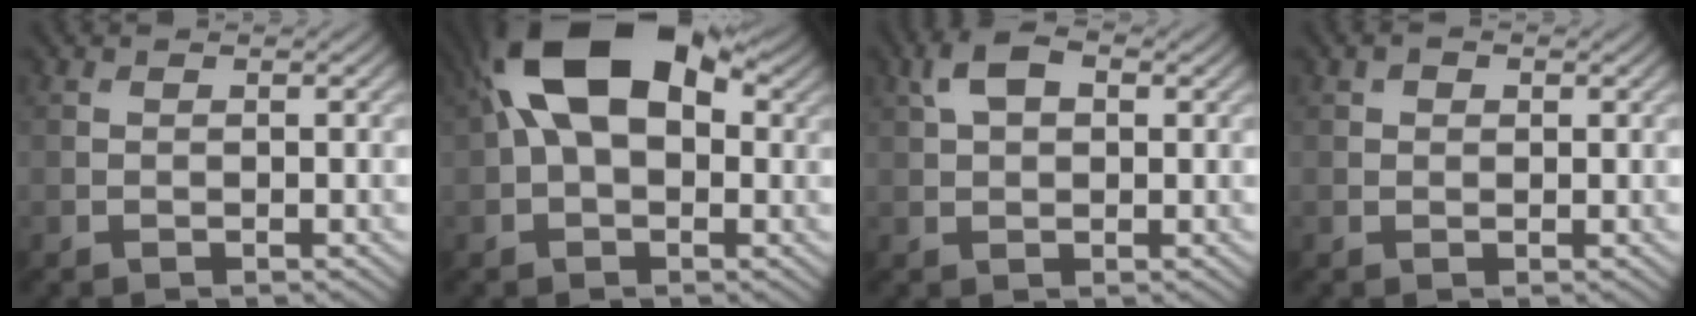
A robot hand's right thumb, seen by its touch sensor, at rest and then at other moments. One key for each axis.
{"total": 16.1, "fx": 4.4, "fy": 9.4, "fz": 12.2, "tx": -0.203, "ty": 0.042, "tz": 0.053}
{"total": 4.6, "fx": 1.7, "fy": 2.7, "fz": 3.3, "tx": -0.072, "ty": 0.009, "tz": 0.028}
{"total": 1.1, "fx": 0.5, "fy": 0.9, "fz": 0.6, "tx": -0.009, "ty": 0.001, "tz": 0.006}